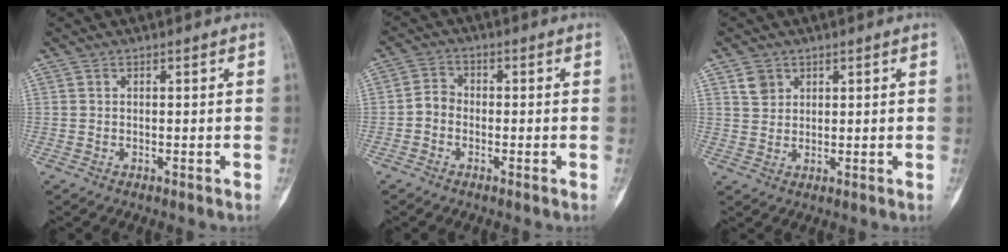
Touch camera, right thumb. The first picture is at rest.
{"total": 3.1, "force": [-1.1, 2.5, 1.5], "torque": [-0.017, 0.012, -0.030]}
{"total": 3.2, "force": [1.8, 2.5, 0.9], "torque": [-0.004, -0.008, 0.035]}